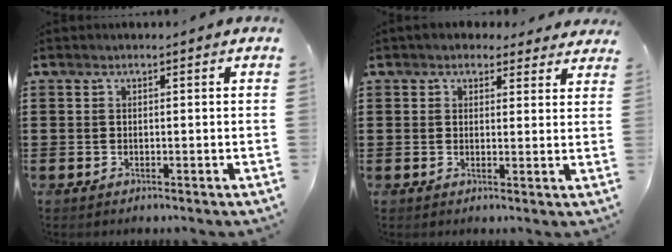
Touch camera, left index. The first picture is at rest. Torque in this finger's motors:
{"motor_torque": [2.14, 0.00, 0.65, 0.04]}